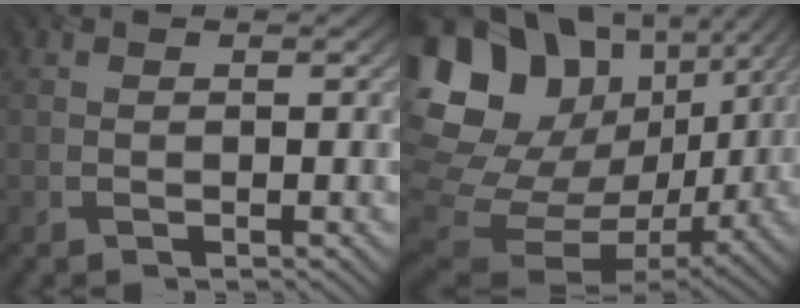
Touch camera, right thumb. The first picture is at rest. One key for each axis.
{"total": 21.6, "fx": 7.0, "fy": 16.4, "fz": 12.2, "tx": -0.308, "ty": 0.029, "tz": 0.152}